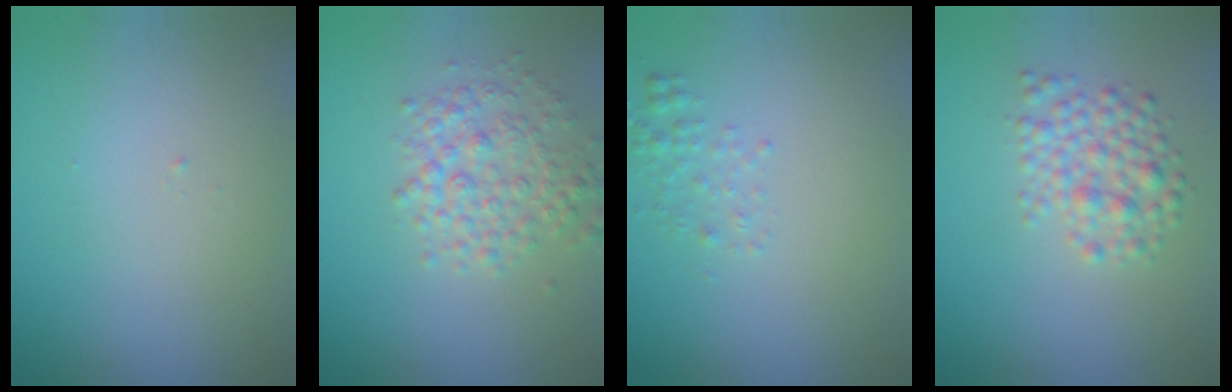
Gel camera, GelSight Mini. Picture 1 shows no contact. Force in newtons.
{"total": 3.4, "press": 3.4, "slide": 0.1}
{"total": 1.3, "press": 1.3, "slide": 0.1}
{"total": 3.1, "press": 3.1, "slide": 0.1}